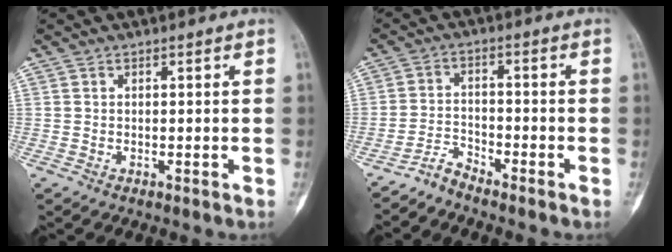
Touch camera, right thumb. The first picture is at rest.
{"total": 3.3, "force": [-3.3, 0.4, 0.3], "torque": [-0.006, 0.017, -0.068]}